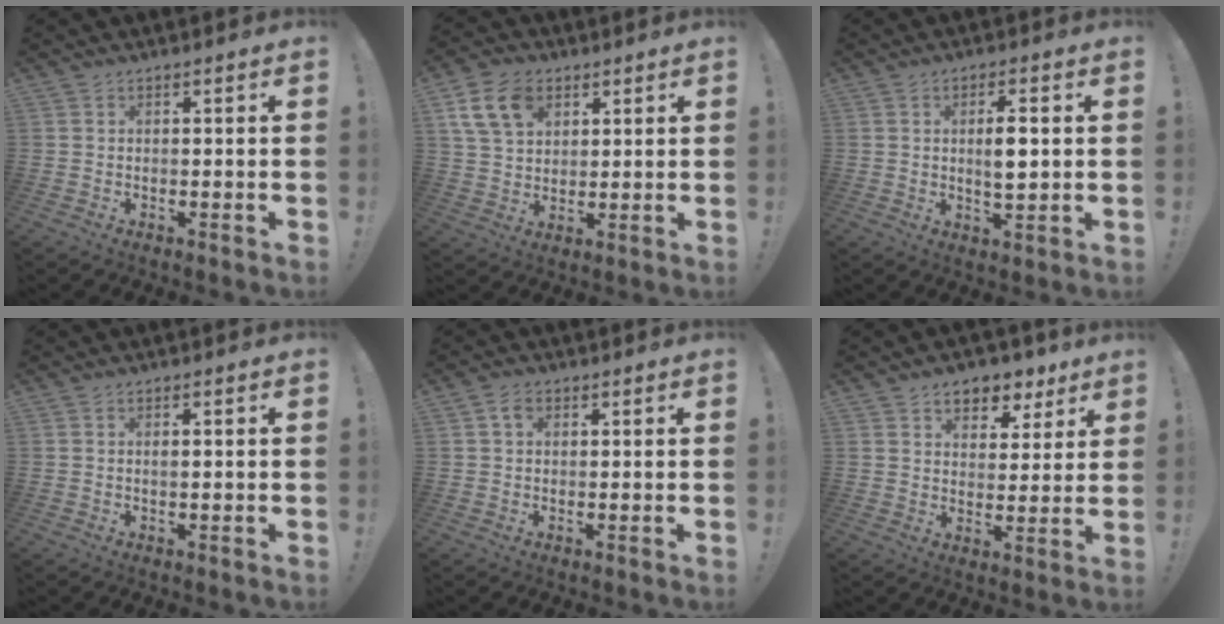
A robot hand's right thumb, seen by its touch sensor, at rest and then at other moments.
{"total": 12.0, "force": [5.6, 8.1, 6.7], "torque": [-0.122, -0.013, 0.111]}
{"total": 6.0, "force": [0.7, 2.4, 5.4], "torque": [-0.077, -0.005, 0.007]}
{"total": 0.8, "force": [-0.1, 0.2, 0.8], "torque": [-0.014, 0.001, -0.002]}
{"total": 2.7, "force": [0.9, 1.8, 1.8], "torque": [-0.022, 0.002, 0.013]}
{"total": 7.8, "force": [5.3, 5.1, 2.6], "torque": [-0.022, -0.039, 0.097]}